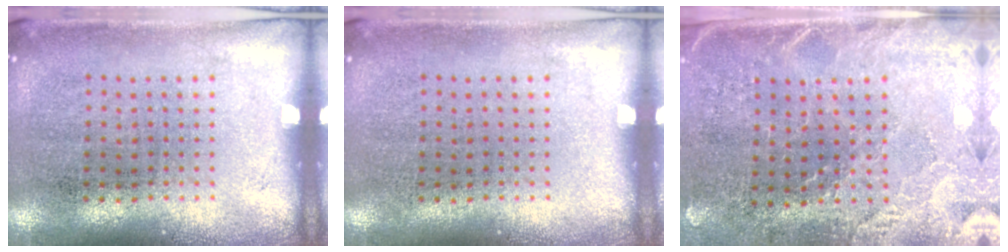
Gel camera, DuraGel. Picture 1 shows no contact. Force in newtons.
{"total": 0.0}
{"total": 3.1, "press": 2.7, "slide": 1.5}